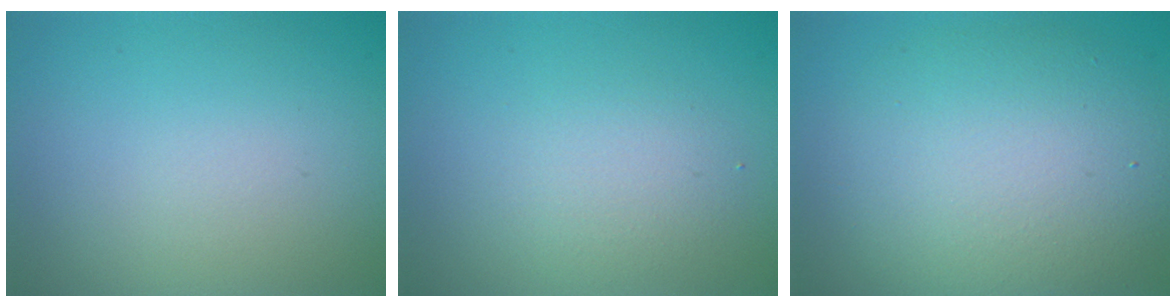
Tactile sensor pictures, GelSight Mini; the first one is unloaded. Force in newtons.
{"total": 2.2, "press": 2.2, "slide": 0.1}
{"total": 8.5, "press": 8.5, "slide": 0.8}